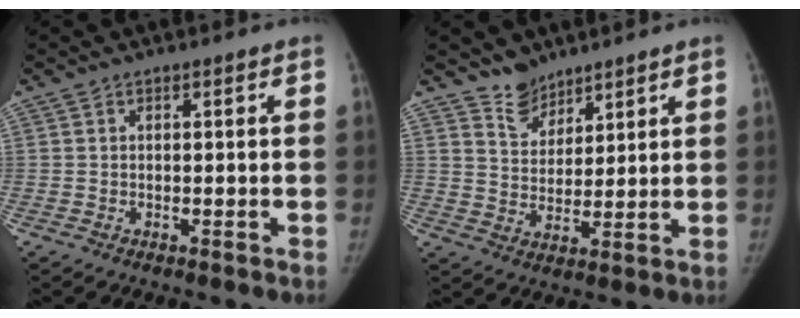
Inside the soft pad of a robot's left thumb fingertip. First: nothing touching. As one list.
[{"total": 5.6, "force": [4.8, 2.9, 0.6], "torque": [0.020, -0.046, 0.093]}]